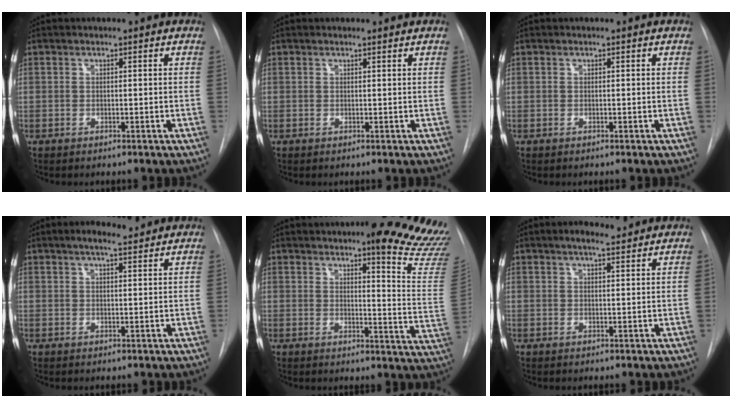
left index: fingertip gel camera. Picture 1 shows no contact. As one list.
[{"total": 1.8, "force": [1.8, 0.0, 0.2], "torque": [-0.008, 0.004, 0.020]}, {"total": 0.0}, {"total": 5.6, "force": [4.7, 1.1, 2.8], "torque": [-0.045, 0.019, 0.068]}, {"total": 18.1, "force": [15.1, 1.5, 9.9], "torque": [-0.104, -0.079, 0.161]}, {"total": 4.9, "force": [4.2, 1.0, 2.4], "torque": [-0.039, 0.018, 0.062]}]